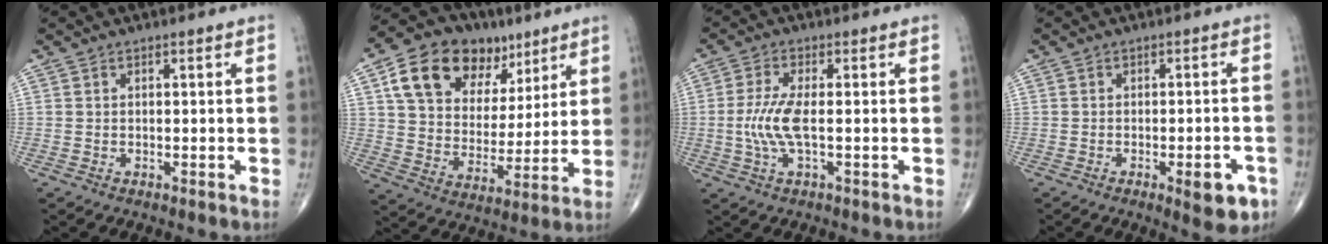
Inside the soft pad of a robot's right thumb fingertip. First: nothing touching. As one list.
[{"total": 19.4, "force": [9.5, 13.2, 10.7], "torque": [-0.144, -0.012, 0.162]}, {"total": 6.3, "force": [-0.6, 1.6, 6.0], "torque": [-0.151, 0.000, -0.017]}, {"total": 6.6, "force": [-3.0, 2.3, 5.4], "torque": [-0.051, 0.008, -0.031]}]